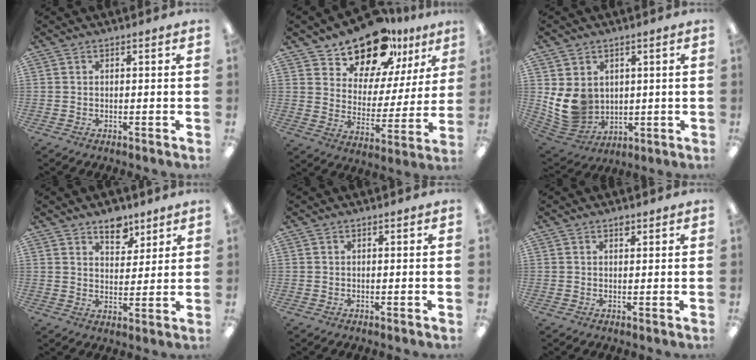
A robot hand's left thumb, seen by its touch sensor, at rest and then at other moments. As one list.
[{"total": 16.4, "force": [13.9, 7.4, 4.8], "torque": [-0.088, -0.107, 0.253]}, {"total": 10.7, "force": [1.9, 9.5, 4.4], "torque": [-0.116, -0.017, 0.043]}, {"total": 7.5, "force": [5.7, 4.2, 2.5], "torque": [-0.012, -0.036, 0.097]}, {"total": 0.0}, {"total": 1.6, "force": [1.2, 0.9, 0.6], "torque": [0.004, -0.007, 0.019]}]